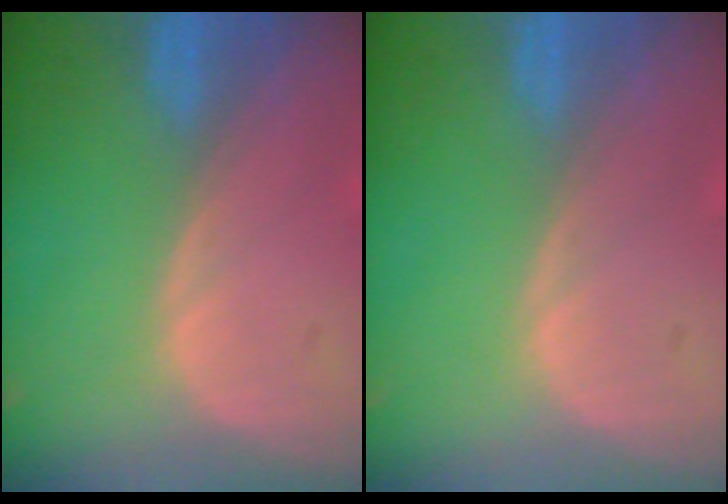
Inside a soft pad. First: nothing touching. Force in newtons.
{"total": 0.0}